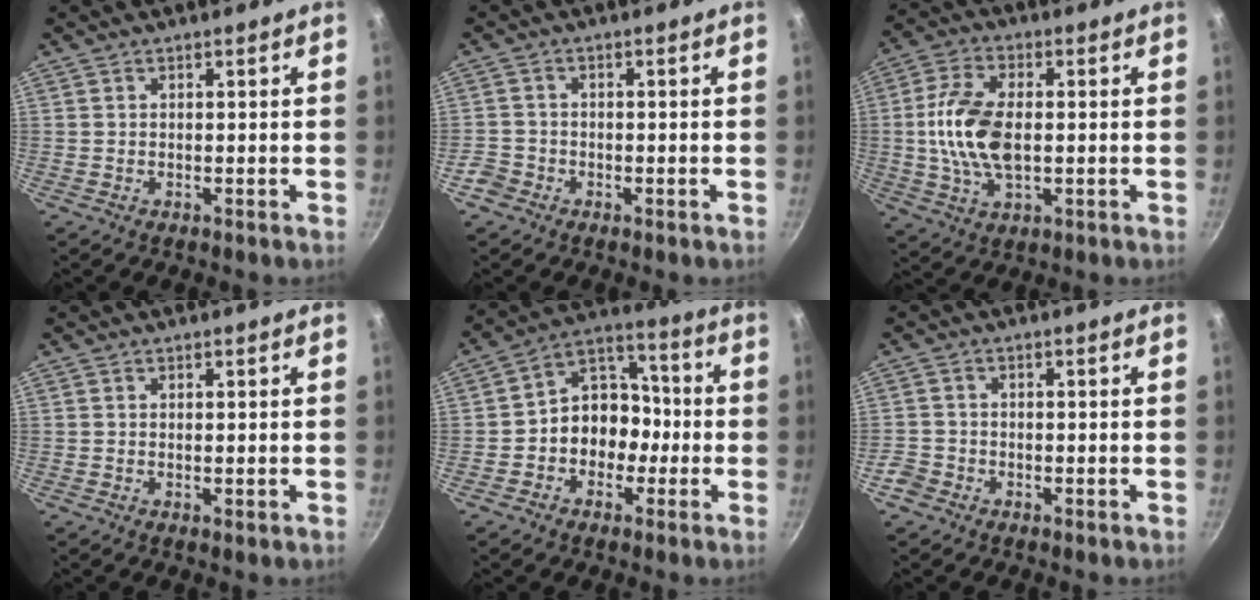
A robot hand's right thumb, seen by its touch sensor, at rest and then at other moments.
{"total": 3.2, "force": [-2.0, 2.4, 0.7], "torque": [-0.006, 0.021, -0.037]}
{"total": 12.4, "force": [-0.1, 6.9, 10.4], "torque": [-0.201, 0.015, -0.007]}
{"total": 0.6, "force": [0.0, 0.1, 0.6], "torque": [-0.007, -0.004, -0.001]}
{"total": 11.4, "force": [-2.4, 9.4, 5.9], "torque": [-0.033, 0.054, -0.052]}
{"total": 3.0, "force": [-2.0, 2.2, 0.7], "torque": [-0.010, 0.016, -0.037]}